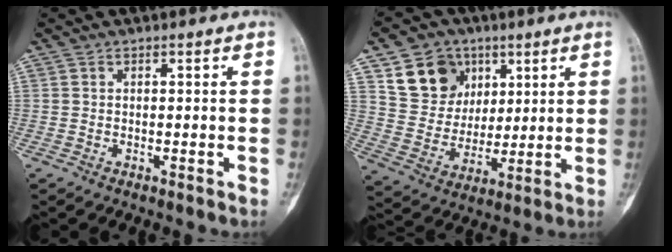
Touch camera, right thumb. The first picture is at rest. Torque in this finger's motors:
{"motor_torque": [-0.30, 1.69, 0.06, 0.17, 0.04]}